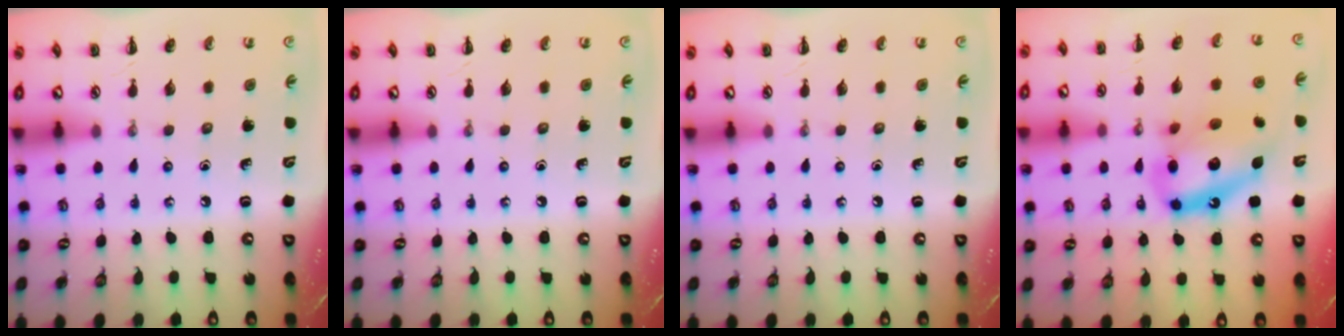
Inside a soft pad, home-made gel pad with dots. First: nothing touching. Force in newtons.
{"total": 0.0}
{"total": 0.0}
{"total": 16.1, "press": 15.7, "slide": 3.4}